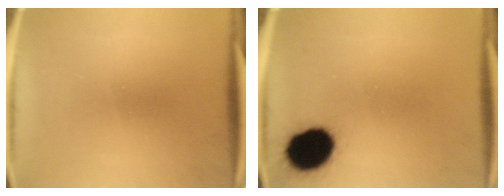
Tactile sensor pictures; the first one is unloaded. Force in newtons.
{"total": 14.4}